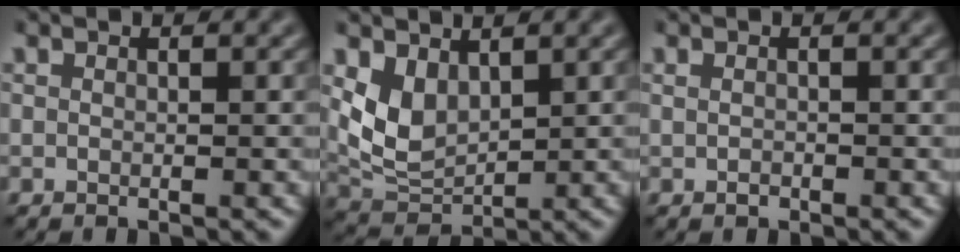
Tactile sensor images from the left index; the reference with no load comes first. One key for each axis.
{"total": 3.3, "fx": 0.9, "fy": 2.3, "fz": 2.2, "tx": -0.054, "ty": -0.008, "tz": 0.030}
{"total": 0.7, "fx": -0.7, "fy": 0.1, "fz": 0.0, "tx": -0.002, "ty": -0.001, "tz": -0.007}